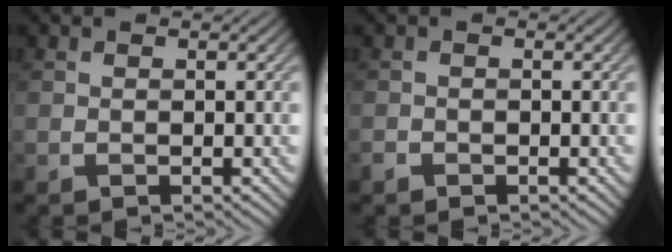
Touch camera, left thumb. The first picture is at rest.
{"total": 0.9, "force": [-0.7, 0.5, 0.2], "torque": [-0.005, -0.003, -0.015]}